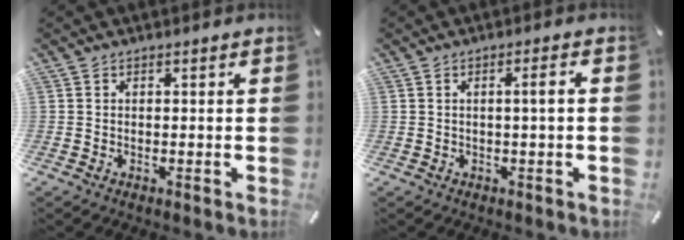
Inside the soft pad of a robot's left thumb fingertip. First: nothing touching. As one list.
[{"total": 3.2, "force": [0.2, 0.1, 3.1], "torque": [-0.057, 0.001, -0.001]}]